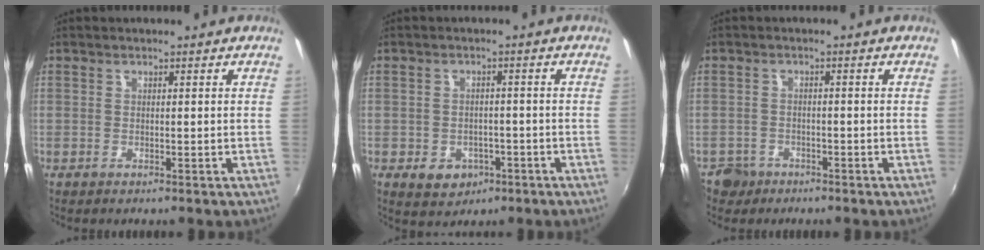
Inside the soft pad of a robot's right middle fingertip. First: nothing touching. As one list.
[{"total": 6.1, "force": [-2.9, 4.8, 2.5], "torque": [-0.063, -0.002, -0.030]}, {"total": 4.3, "force": [-2.9, 3.1, 0.7], "torque": [-0.030, 0.002, -0.050]}]